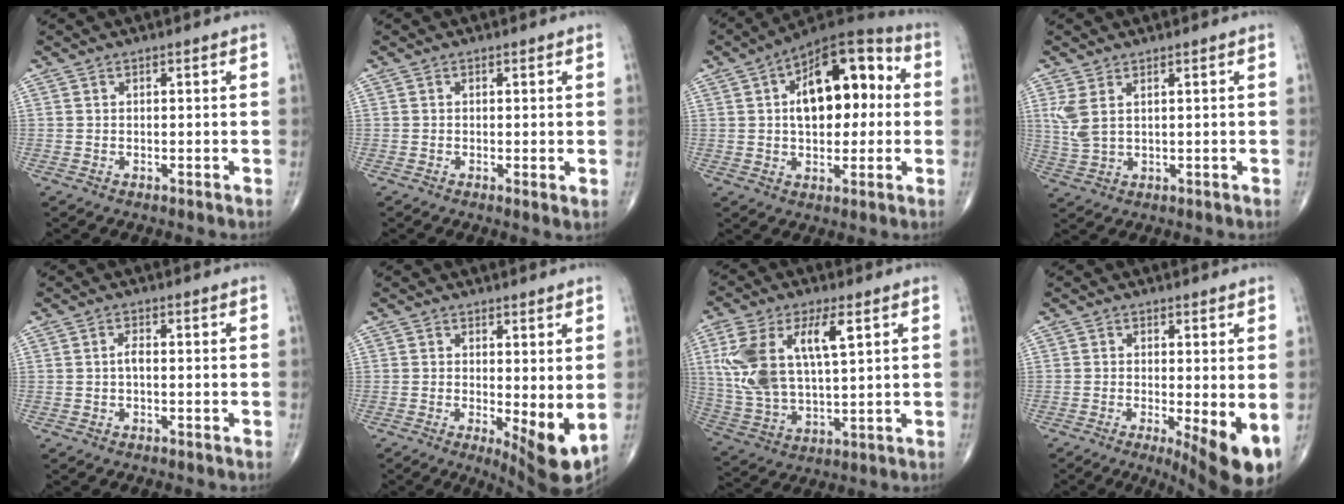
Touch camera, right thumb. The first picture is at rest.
{"total": 1.3, "force": [0.0, 0.2, 1.3], "torque": [-0.025, -0.006, -0.003]}
{"total": 18.3, "force": [2.9, 9.9, 15.1], "torque": [-0.192, 0.028, 0.037]}
{"total": 4.7, "force": [1.8, 2.2, 3.8], "torque": [-0.095, -0.002, 0.046]}
{"total": 1.5, "force": [-0.2, 0.6, 1.4], "torque": [-0.025, 0.003, -0.005]}
{"total": 8.0, "force": [-0.3, 2.5, 7.6], "torque": [-0.104, -0.021, 0.000]}
{"total": 16.5, "force": [5.1, 7.4, 13.9], "torque": [-0.284, -0.005, 0.105]}
{"total": 10.1, "force": [-2.7, 2.5, 9.4], "torque": [-0.132, -0.023, -0.036]}